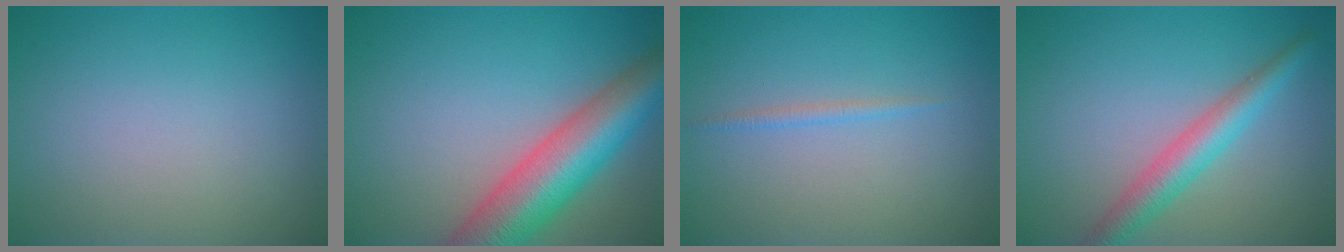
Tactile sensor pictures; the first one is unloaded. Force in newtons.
{"total": 9.2, "press": 9.2, "slide": 0.4}
{"total": 0.8, "press": 0.8, "slide": 0.0}
{"total": 3.7, "press": 3.7, "slide": 0.1}